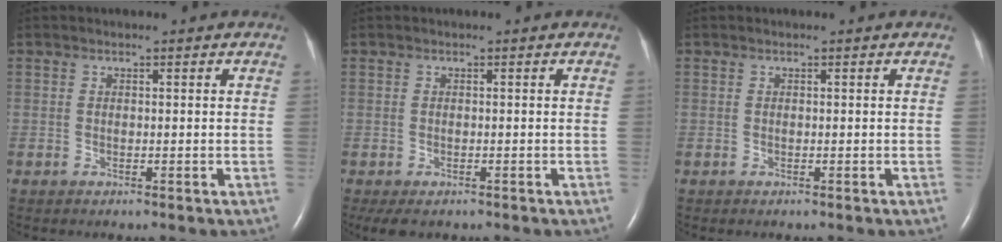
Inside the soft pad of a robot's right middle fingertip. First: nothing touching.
{"total": 3.2, "force": [-2.2, 1.5, 1.7], "torque": [-0.031, -0.009, -0.031]}
{"total": 0.0}